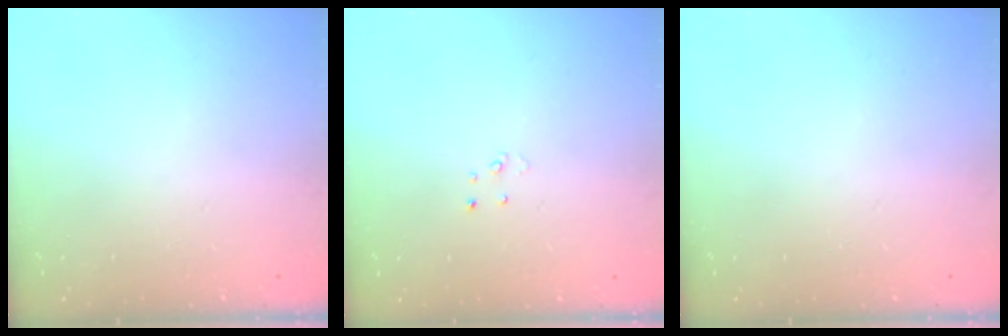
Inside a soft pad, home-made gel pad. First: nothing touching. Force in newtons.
{"total": 2.6, "press": 2.6, "slide": 0.3}
{"total": 0.0}